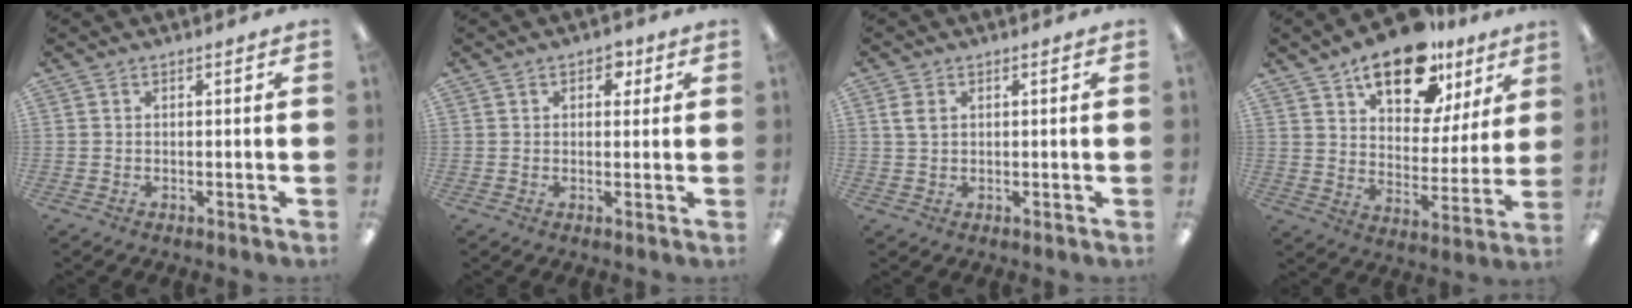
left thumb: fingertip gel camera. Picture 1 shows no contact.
{"total": 3.4, "force": [1.6, 2.2, 2.1], "torque": [-0.012, -0.004, 0.020]}
{"total": 2.8, "force": [0.9, 1.9, 1.9], "torque": [-0.042, 0.005, 0.015]}
{"total": 18.0, "force": [12.2, 9.0, 9.9], "torque": [-0.139, -0.067, 0.209]}